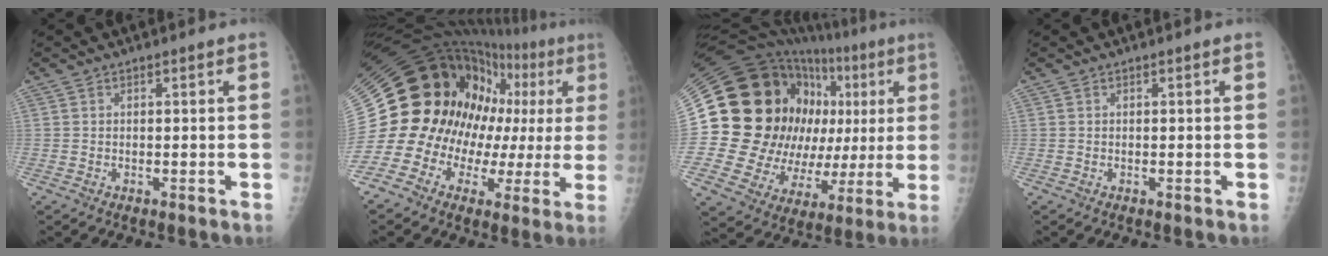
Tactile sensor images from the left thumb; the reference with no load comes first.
{"total": 28.7, "force": [2.0, 18.8, 21.6], "torque": [-0.337, 0.050, 0.033]}
{"total": 34.2, "force": [4.5, 20.4, 27.1], "torque": [-0.399, 0.044, 0.088]}
{"total": 0.0}